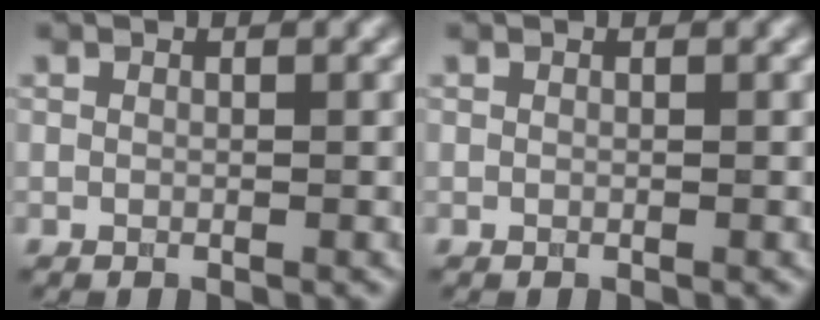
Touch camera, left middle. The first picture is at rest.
{"total": 0.0}